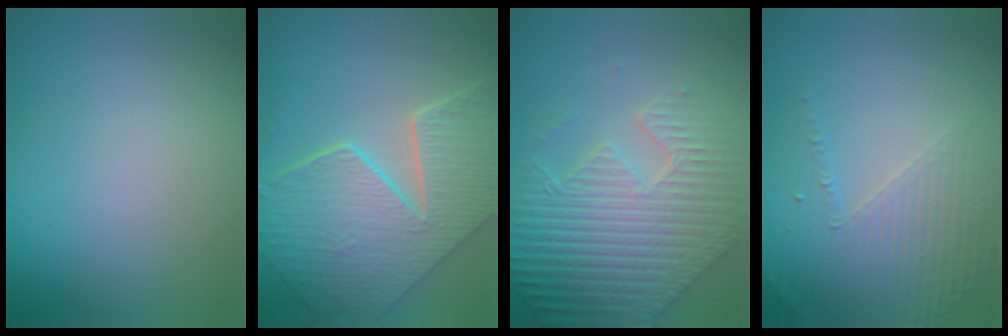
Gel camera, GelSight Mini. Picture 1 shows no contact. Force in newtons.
{"total": 9.1, "press": 6.7, "slide": 6.2}
{"total": 9.3, "press": 6.4, "slide": 6.7}
{"total": 4.5, "press": 3.2, "slide": 3.2}